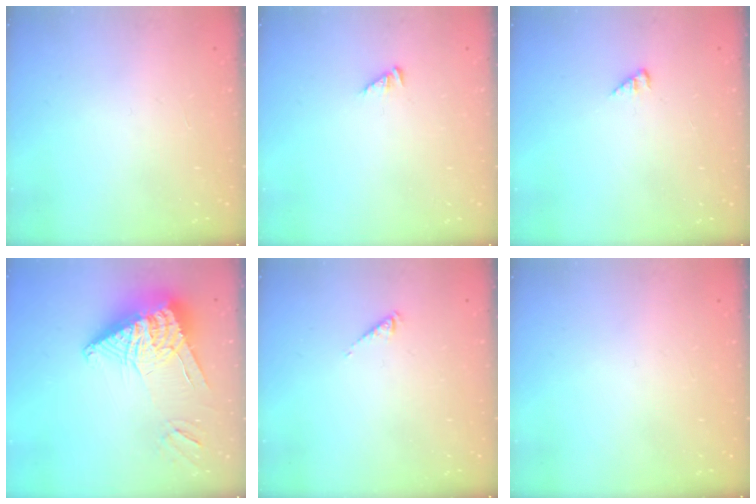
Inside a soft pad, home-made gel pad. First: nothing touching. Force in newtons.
{"total": 2.5, "press": 2.5, "slide": 0.4}
{"total": 2.2, "press": 2.2, "slide": 0.2}
{"total": 14.2, "press": 14.1, "slide": 1.7}
{"total": 0.8, "press": 0.8, "slide": 0.1}
{"total": 0.0}